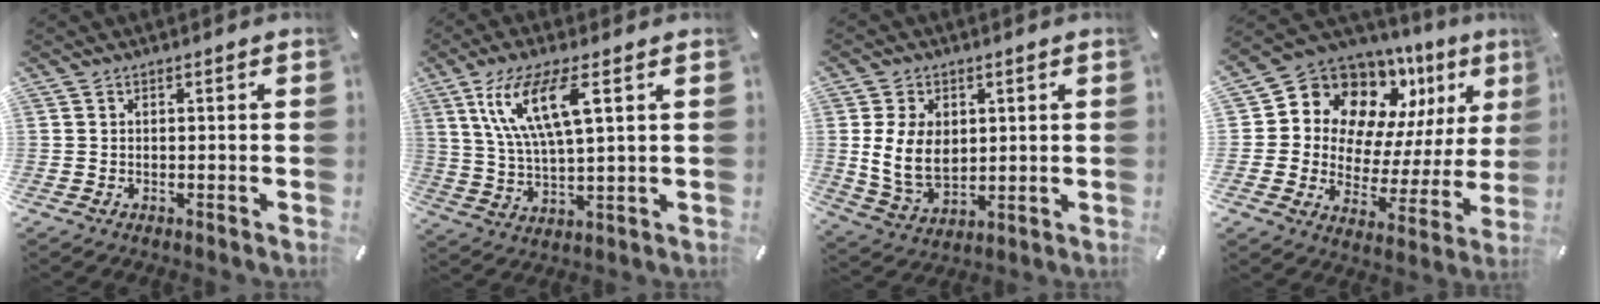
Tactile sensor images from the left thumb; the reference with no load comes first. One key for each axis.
{"total": 13.1, "fx": 5.7, "fy": 3.8, "fz": 11.2, "tx": -0.245, "ty": 0.003, "tz": 0.096}
{"total": 10.5, "fx": 1.5, "fy": 7.8, "fz": 6.8, "tx": -0.151, "ty": 0.003, "tz": 0.029}
{"total": 12.1, "fx": 8.9, "fy": 7.7, "fz": 2.5, "tx": -0.039, "ty": -0.107, "tz": 0.156}